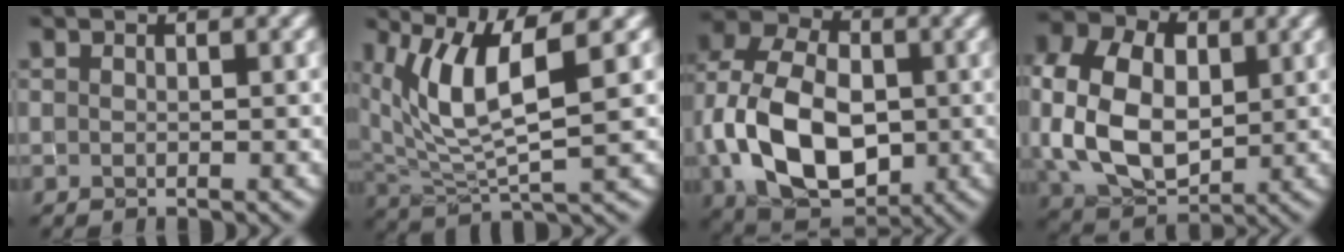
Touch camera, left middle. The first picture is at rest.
{"total": 7.3, "force": [3.0, 2.0, 6.3], "torque": [-0.139, -0.003, 0.059]}
{"total": 14.0, "force": [-1.6, 9.8, 9.9], "torque": [-0.219, -0.015, -0.036]}
{"total": 11.7, "force": [0.5, 8.2, 8.4], "torque": [-0.202, 0.002, 0.013]}